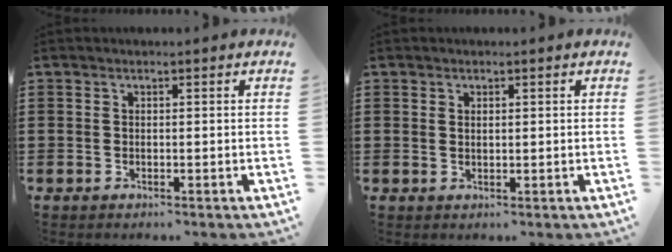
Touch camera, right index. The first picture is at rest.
{"total": 0.7, "force": [0.4, 0.4, 0.4], "torque": [-0.009, 0.003, 0.007]}